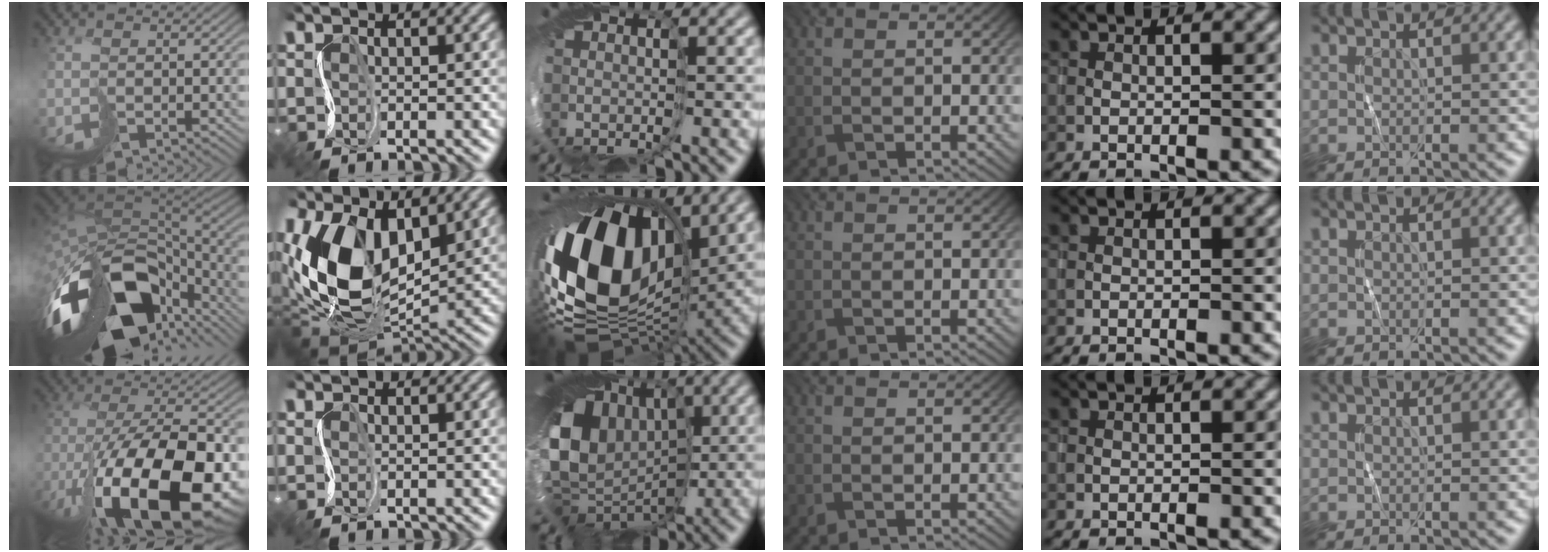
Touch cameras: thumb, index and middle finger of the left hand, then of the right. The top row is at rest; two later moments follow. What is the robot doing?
{"motion": "cut", "object": "wrapping paper"}